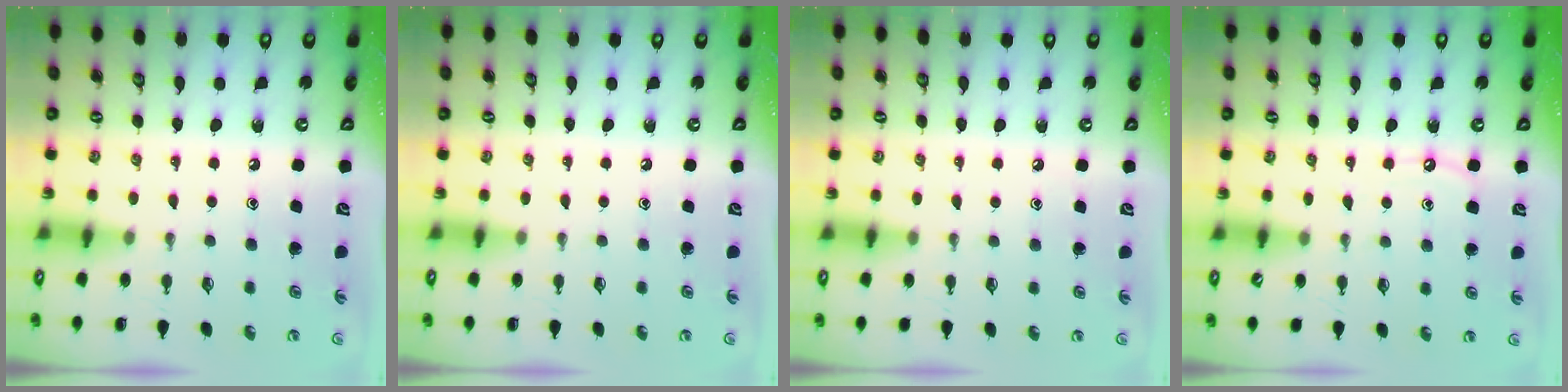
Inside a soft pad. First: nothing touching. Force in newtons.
{"total": 0.0}
{"total": 2.9, "press": 2.8, "slide": 0.4}
{"total": 5.4, "press": 5.4, "slide": 0.7}